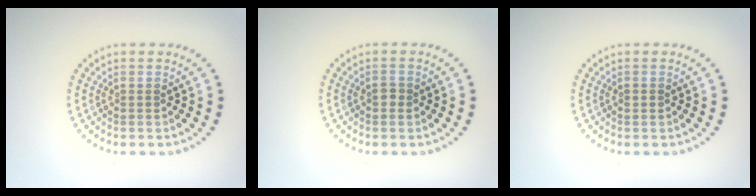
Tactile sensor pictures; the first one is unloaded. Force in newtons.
{"total": 0.9, "press": 0.9, "slide": 0.0}
{"total": 0.7, "press": 0.7, "slide": 0.2}